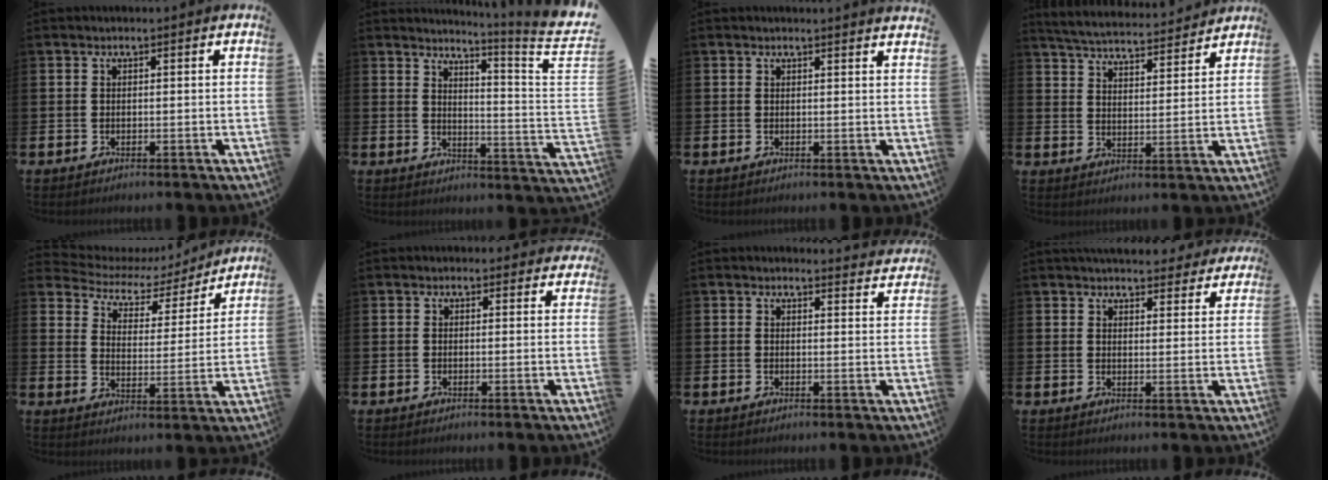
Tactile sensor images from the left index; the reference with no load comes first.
{"total": 4.2, "force": [3.2, -0.8, 2.7], "torque": [-0.048, -0.052, 0.038]}
{"total": 1.0, "force": [1.0, -0.2, 0.0], "torque": [0.003, -0.007, 0.018]}
{"total": 5.3, "force": [5.2, 0.4, 0.7], "torque": [-0.039, -0.040, 0.090]}
{"total": 5.3, "force": [4.4, 2.8, 0.9], "torque": [-0.045, -0.036, 0.068]}
{"total": 1.0, "force": [0.6, 0.8, 0.1], "torque": [0.006, 0.007, 0.009]}
{"total": 2.3, "force": [2.2, 0.3, 0.0], "torque": [0.005, -0.016, 0.038]}
{"total": 4.9, "force": [4.7, 1.5, 0.6], "torque": [-0.008, -0.027, 0.083]}